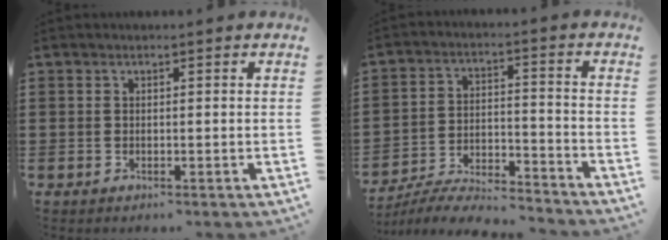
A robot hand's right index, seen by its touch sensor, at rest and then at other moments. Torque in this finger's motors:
{"motor_torque": [0.06, 0.26, -0.23, -0.09]}